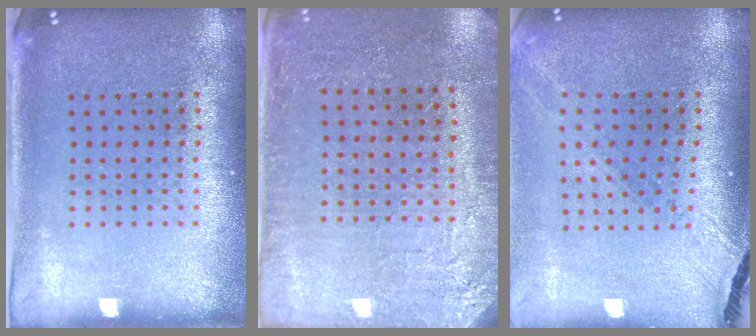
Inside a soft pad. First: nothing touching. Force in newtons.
{"total": 2.8, "press": 2.8, "slide": 0.4}
{"total": 1.5, "press": 1.4, "slide": 0.3}